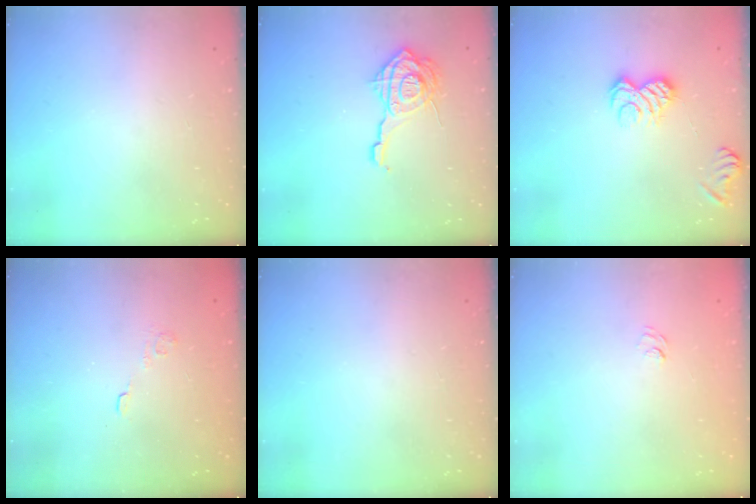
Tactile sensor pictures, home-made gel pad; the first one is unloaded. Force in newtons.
{"total": 13.5, "press": 13.4, "slide": 1.6}
{"total": 9.5, "press": 9.4, "slide": 1.4}
{"total": 2.1, "press": 1.6, "slide": 1.4}
{"total": 0.0}
{"total": 6.8, "press": 6.7, "slide": 1.1}